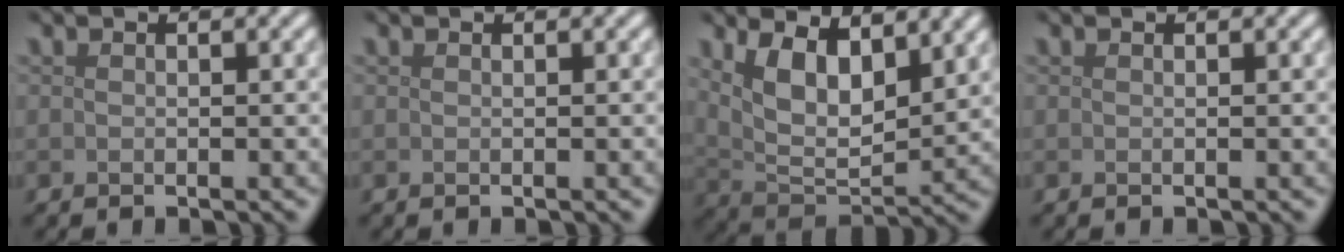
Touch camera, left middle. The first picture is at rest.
{"total": 0.0}
{"total": 7.6, "force": [3.3, 3.6, 5.8], "torque": [-0.113, -0.006, 0.057]}
{"total": 0.0}